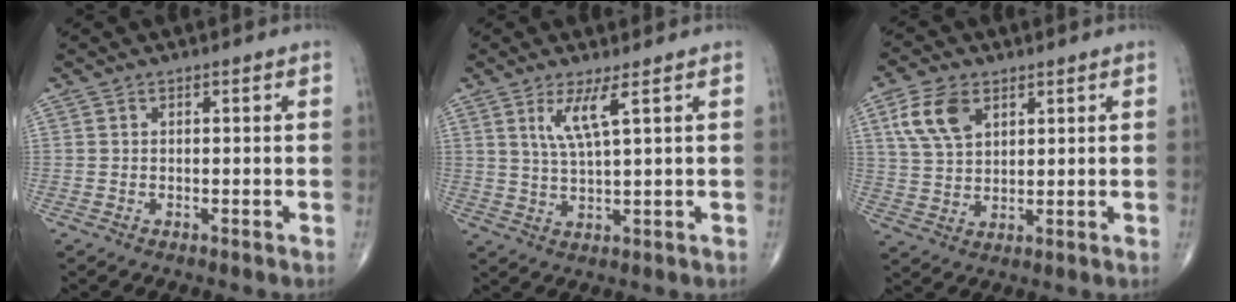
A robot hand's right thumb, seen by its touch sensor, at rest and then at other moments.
{"total": 5.1, "force": [2.4, 0.2, 4.5], "torque": [-0.100, -0.022, 0.054]}
{"total": 8.6, "force": [3.8, 5.2, 5.7], "torque": [-0.103, -0.008, 0.078]}